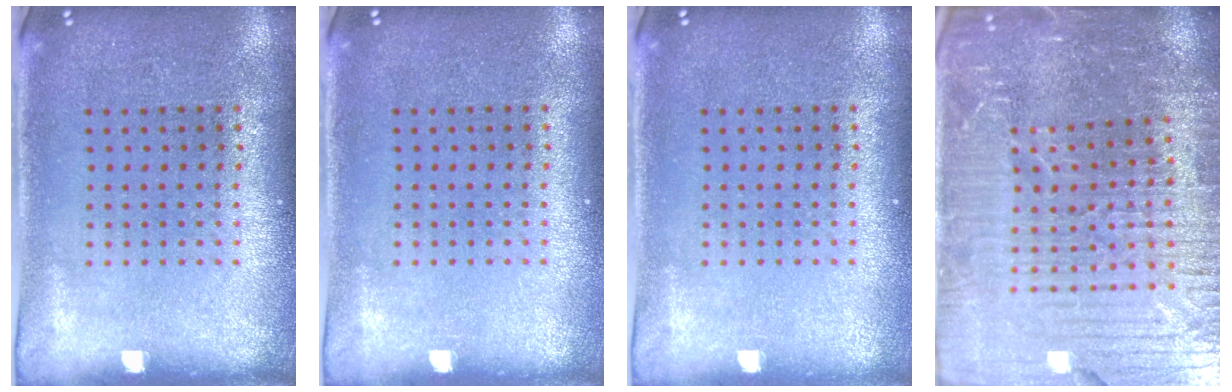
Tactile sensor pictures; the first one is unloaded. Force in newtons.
{"total": 0.0}
{"total": 0.0}
{"total": 5.5, "press": 5.0, "slide": 2.2}